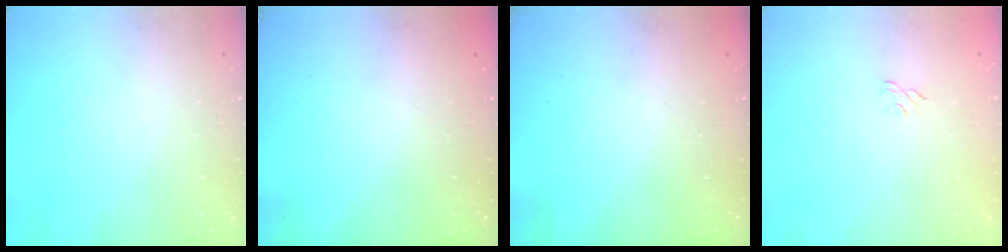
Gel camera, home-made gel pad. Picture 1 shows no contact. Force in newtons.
{"total": 2.3, "press": 2.2, "slide": 0.8}
{"total": 2.5, "press": 2.4, "slide": 0.7}
{"total": 4.2, "press": 4.0, "slide": 1.1}